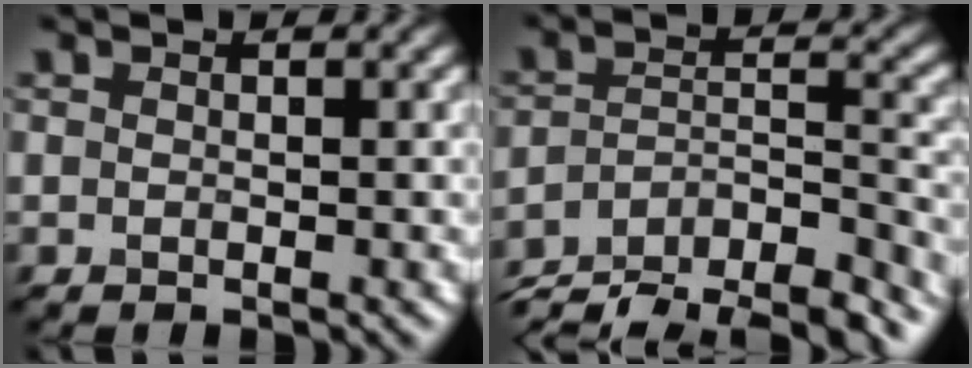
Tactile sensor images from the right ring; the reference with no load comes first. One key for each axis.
{"total": 11.7, "fx": -10.3, "fy": 3.6, "fz": 4.0, "tx": -0.067, "ty": -0.001, "tz": -0.149}